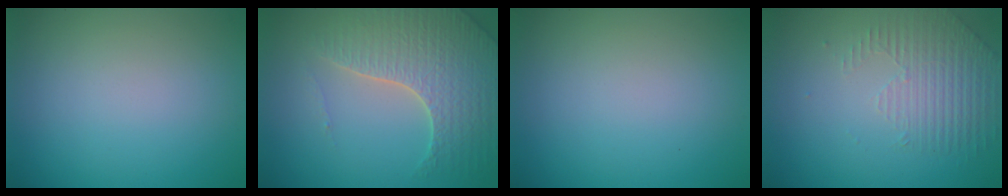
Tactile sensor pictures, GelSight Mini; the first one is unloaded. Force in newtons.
{"total": 4.7, "press": 4.6, "slide": 1.2}
{"total": 0.0}
{"total": 1.7, "press": 1.3, "slide": 1.1}